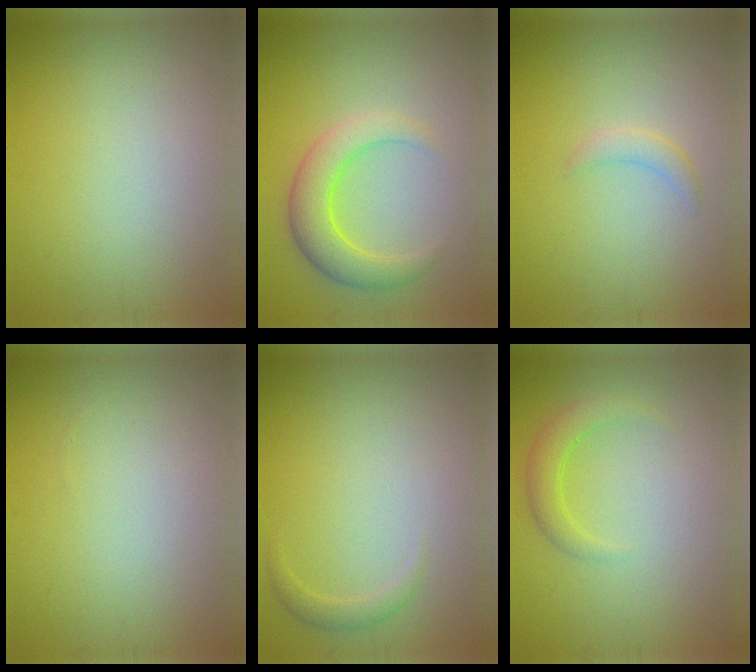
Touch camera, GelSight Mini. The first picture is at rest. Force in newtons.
{"total": 4.3, "press": 4.3, "slide": 0.1}
{"total": 1.3, "press": 1.3, "slide": 0.0}
{"total": 0.0}
{"total": 1.2, "press": 1.2, "slide": 0.1}
{"total": 2.1, "press": 2.1, "slide": 0.3}